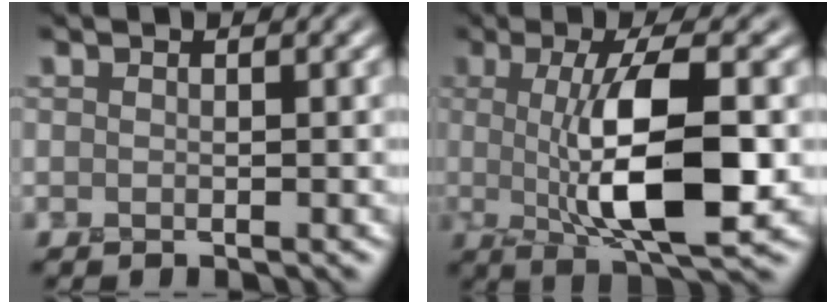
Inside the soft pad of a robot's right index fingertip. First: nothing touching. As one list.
[{"total": 8.6, "force": [0.0, 2.1, 8.4], "torque": [-0.134, -0.004, 0.003]}]